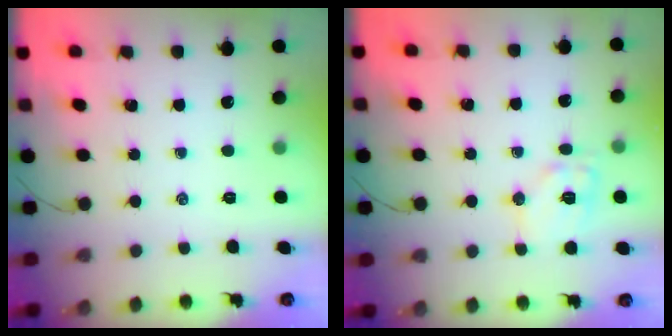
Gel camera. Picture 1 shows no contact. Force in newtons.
{"total": 10.7, "press": 10.7, "slide": 1.0}